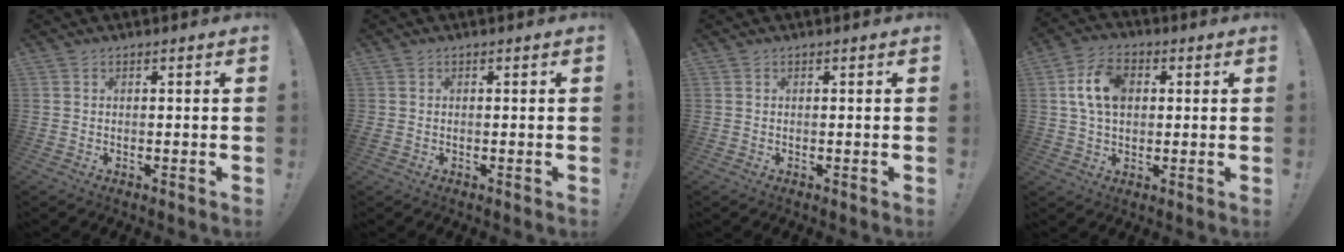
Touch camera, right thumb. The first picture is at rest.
{"total": 0.7, "force": [0.2, -0.2, 0.7], "torque": [-0.013, -0.001, 0.002]}
{"total": 0.0}
{"total": 11.5, "force": [2.2, 7.8, 8.2], "torque": [-0.156, 0.017, 0.045]}